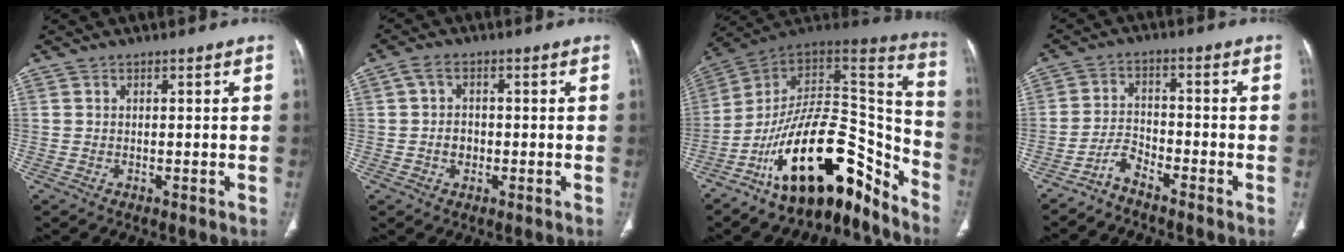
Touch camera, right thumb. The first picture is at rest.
{"total": 3.8, "force": [-0.6, 2.9, 2.4], "torque": [-0.040, 0.012, -0.013]}
{"total": 23.7, "force": [-15.4, 9.6, 15.3], "torque": [-0.176, 0.135, -0.252]}
{"total": 3.8, "force": [-3.5, 0.9, 1.3], "torque": [-0.027, 0.025, -0.070]}